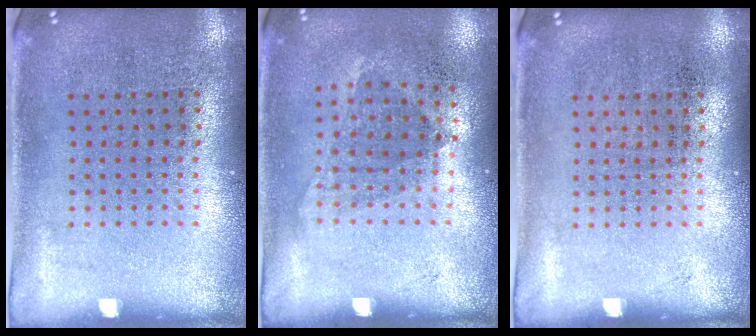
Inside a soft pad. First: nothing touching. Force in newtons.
{"total": 1.0, "press": 0.8, "slide": 0.6}
{"total": 0.0}